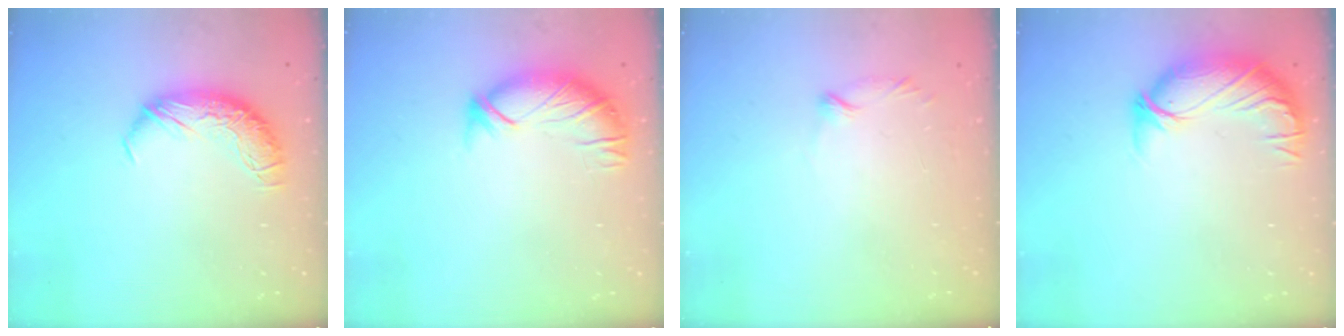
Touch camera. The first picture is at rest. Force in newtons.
{"total": 2.9, "press": 2.6, "slide": 1.4}
{"total": 7.8, "press": 7.7, "slide": 0.8}
{"total": 3.2, "press": 2.4, "slide": 2.1}